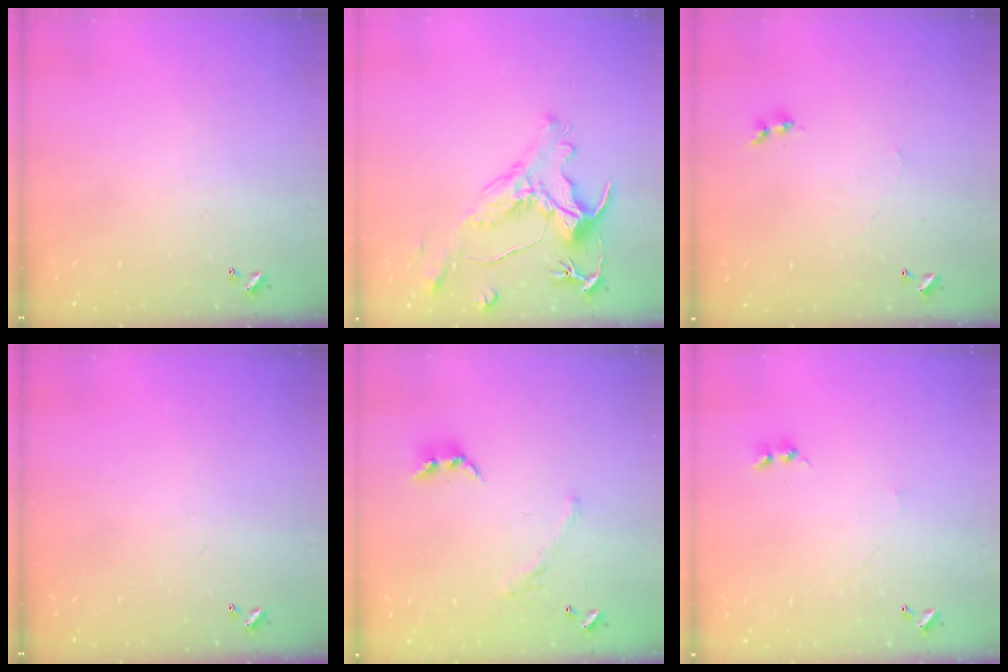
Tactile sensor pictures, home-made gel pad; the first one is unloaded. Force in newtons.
{"total": 2.8, "press": 2.5, "slide": 1.3}
{"total": 1.2, "press": 1.1, "slide": 0.3}
{"total": 0.0}
{"total": 1.6, "press": 1.1, "slide": 1.1}
{"total": 0.8, "press": 0.7, "slide": 0.5}